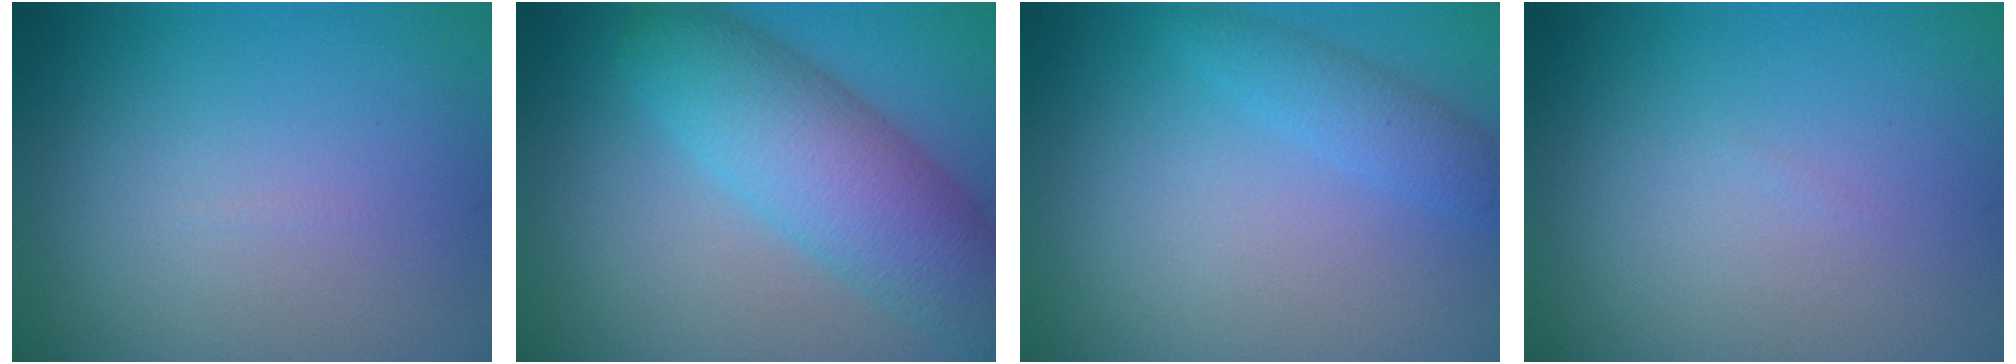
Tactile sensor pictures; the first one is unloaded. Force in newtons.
{"total": 8.2, "press": 8.2, "slide": 0.3}
{"total": 2.3, "press": 2.3, "slide": 0.1}
{"total": 0.0}